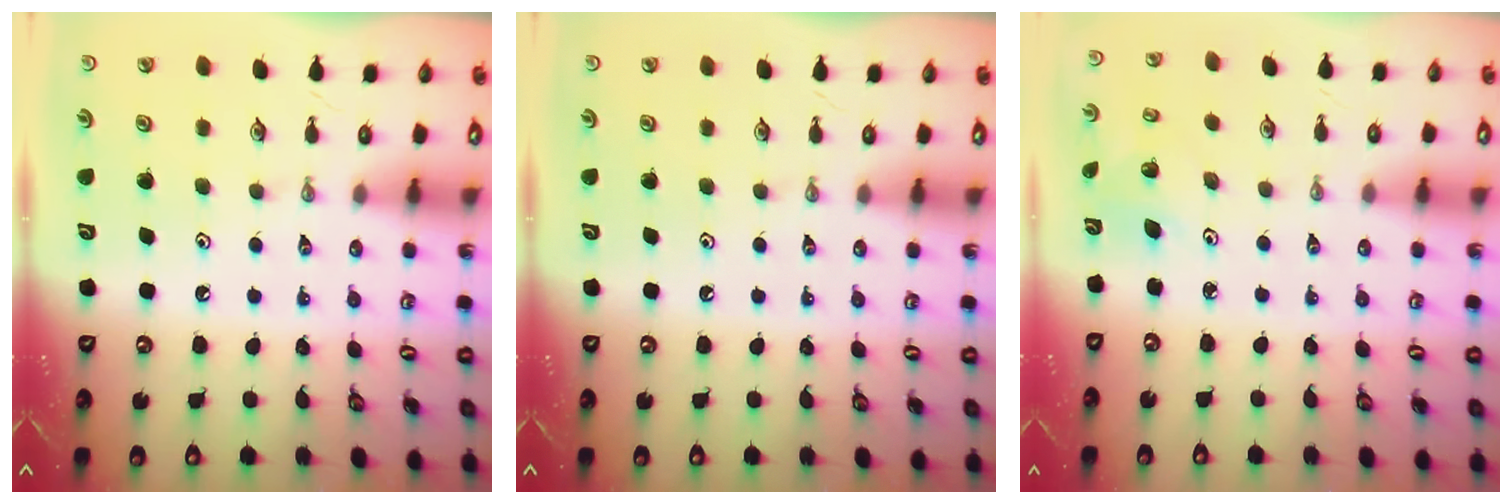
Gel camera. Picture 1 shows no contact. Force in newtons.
{"total": 0.0}
{"total": 2.7, "press": 2.7, "slide": 0.1}